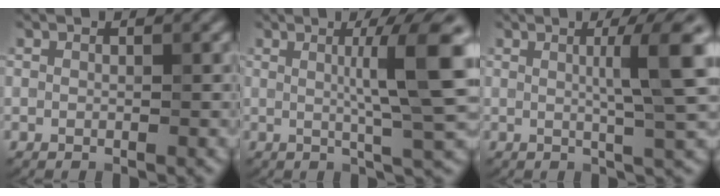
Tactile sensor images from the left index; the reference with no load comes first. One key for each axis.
{"total": 7.4, "fx": 1.0, "fy": 1.1, "fz": 7.2, "tx": -0.100, "ty": 0.009, "tz": 0.016}
{"total": 6.0, "fx": 1.1, "fy": 0.8, "fz": 5.8, "tx": -0.081, "ty": 0.008, "tz": 0.016}